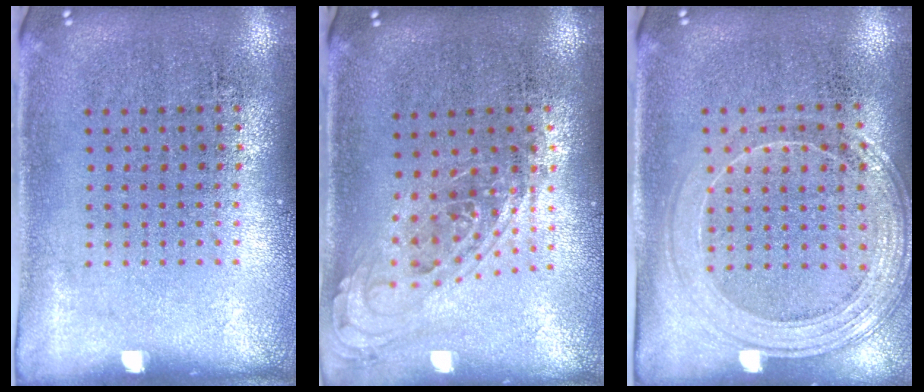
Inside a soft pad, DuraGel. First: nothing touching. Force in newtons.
{"total": 0.9, "press": 0.9, "slide": 0.3}
{"total": 1.5, "press": 1.4, "slide": 0.3}